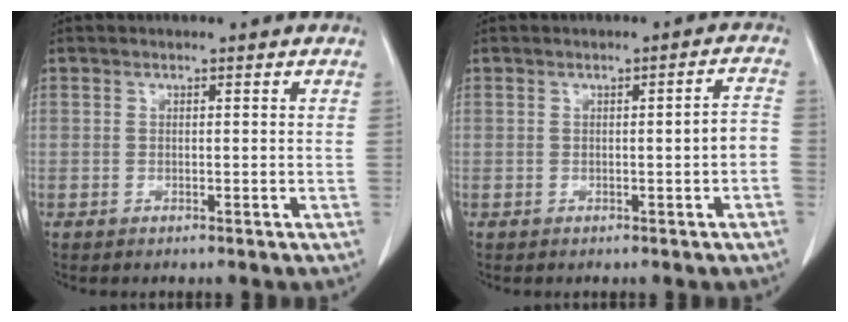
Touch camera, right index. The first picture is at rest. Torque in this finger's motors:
{"motor_torque": [0.35, -0.26, 0.02, 0.05]}